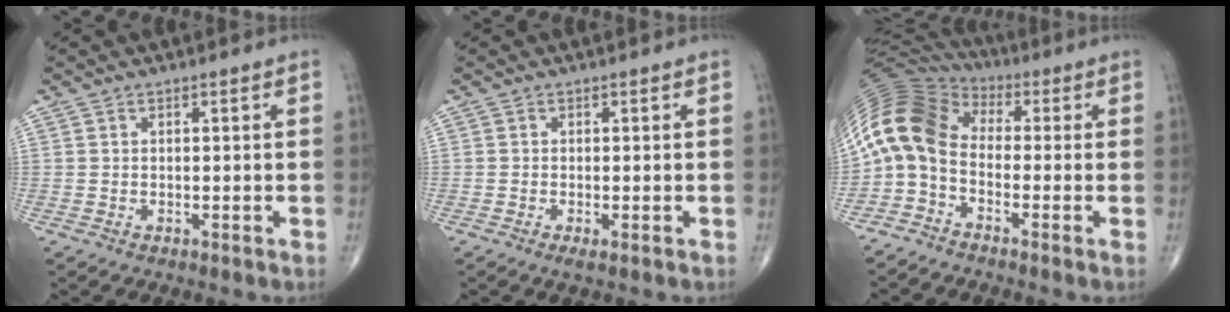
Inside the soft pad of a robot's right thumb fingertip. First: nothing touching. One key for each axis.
{"total": 1.0, "fx": -0.5, "fy": 0.1, "fz": 0.9, "tx": -0.023, "ty": -0.005, "tz": -0.014}
{"total": 11.9, "fx": -1.7, "fy": 7.8, "fz": 8.8, "tx": -0.177, "ty": 0.057, "tz": -0.055}